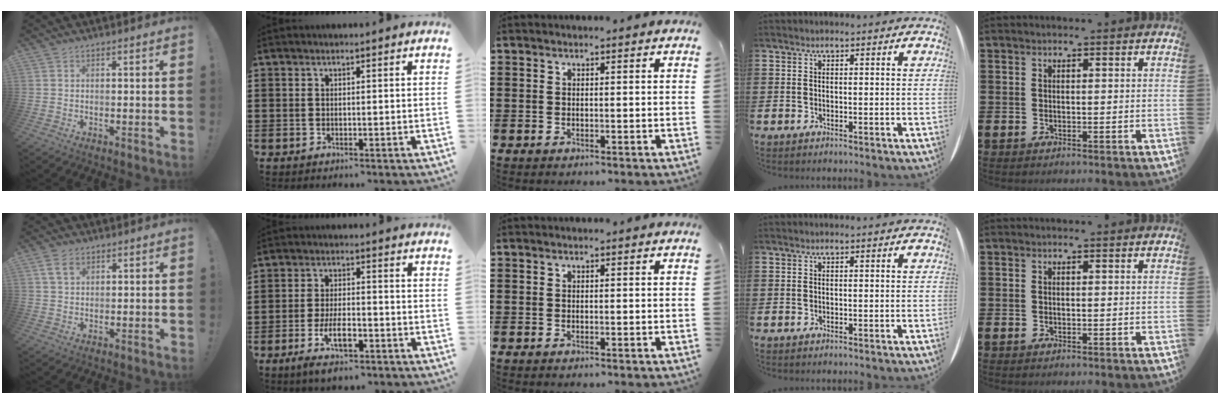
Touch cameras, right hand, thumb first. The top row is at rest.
{"thumb": {"total": 4.2, "force": [2.0, 2.6, 2.6], "torque": [-0.042, 0.001, 0.038]}, "index": {"total": 6.5, "force": [-3.3, 2.3, 5.1], "torque": [-0.109, -0.005, -0.063]}}